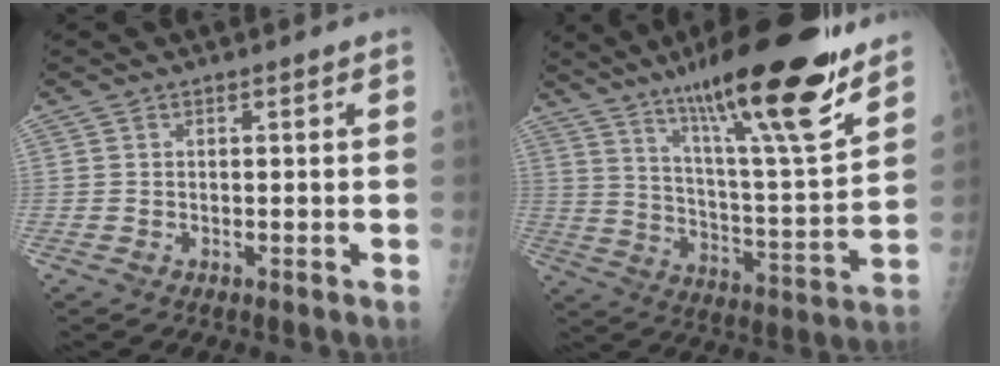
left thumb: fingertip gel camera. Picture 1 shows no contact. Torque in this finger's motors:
{"motor_torque": [1.29, -0.24, 1.46, -1.36, 0.45]}